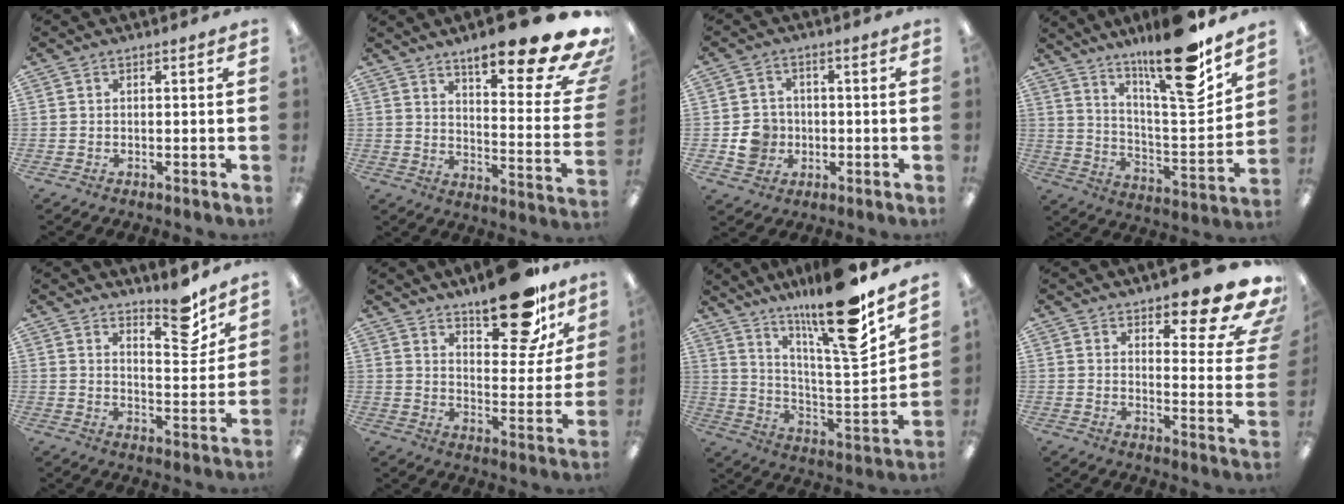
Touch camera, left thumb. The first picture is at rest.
{"total": 20.1, "force": [14.5, 4.0, 13.4], "torque": [-0.183, -0.122, 0.228]}
{"total": 6.6, "force": [-1.3, 6.1, 2.2], "torque": [-0.042, 0.009, -0.023]}
{"total": 20.3, "force": [15.4, 3.7, 12.6], "torque": [-0.199, -0.111, 0.247]}
{"total": 9.9, "force": [8.1, 2.9, 5.0], "torque": [-0.048, -0.064, 0.135]}
{"total": 18.2, "force": [13.4, 6.9, 10.2], "torque": [-0.134, -0.084, 0.221]}
{"total": 20.9, "force": [16.4, 2.2, 12.8], "torque": [-0.210, -0.117, 0.258]}
{"total": 14.4, "force": [11.2, 3.7, 8.2], "torque": [-0.101, -0.095, 0.184]}